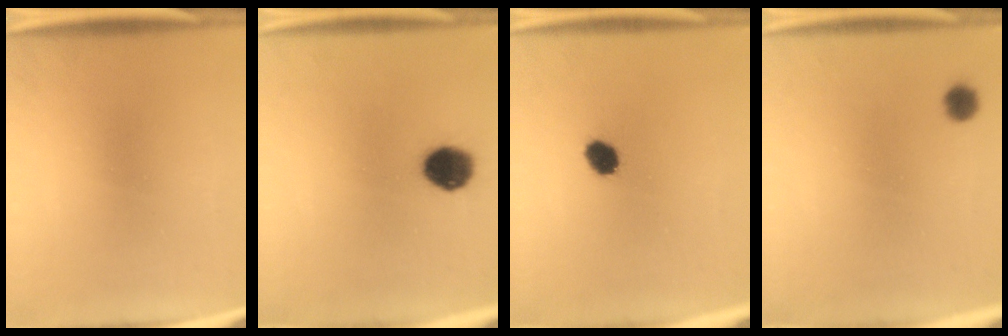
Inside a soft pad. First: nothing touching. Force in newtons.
{"total": 8.2}
{"total": 4.7}
{"total": 2.6}